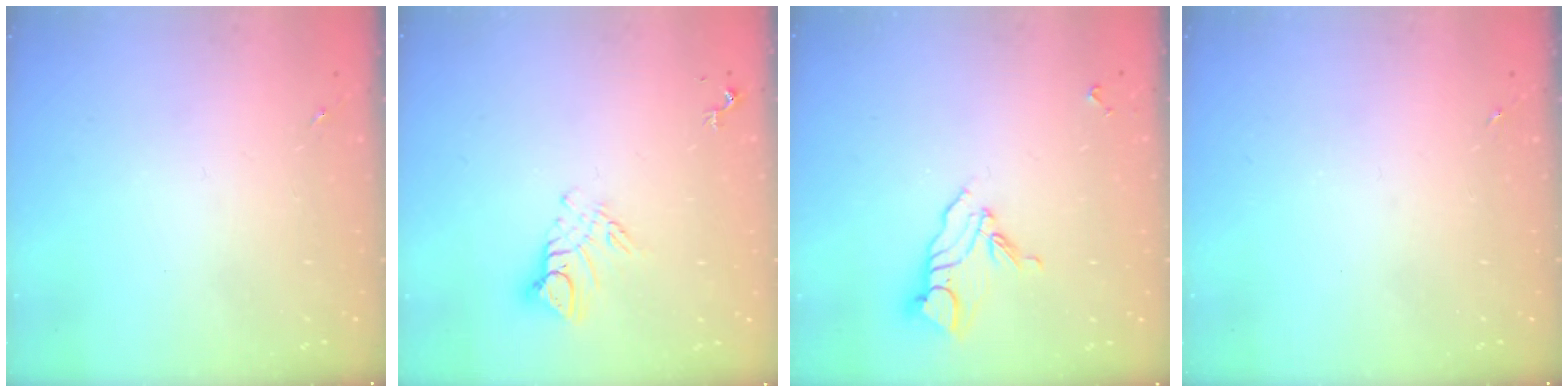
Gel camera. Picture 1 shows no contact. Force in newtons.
{"total": 8.7, "press": 8.6, "slide": 0.9}
{"total": 9.9, "press": 9.8, "slide": 0.8}
{"total": 0.0}